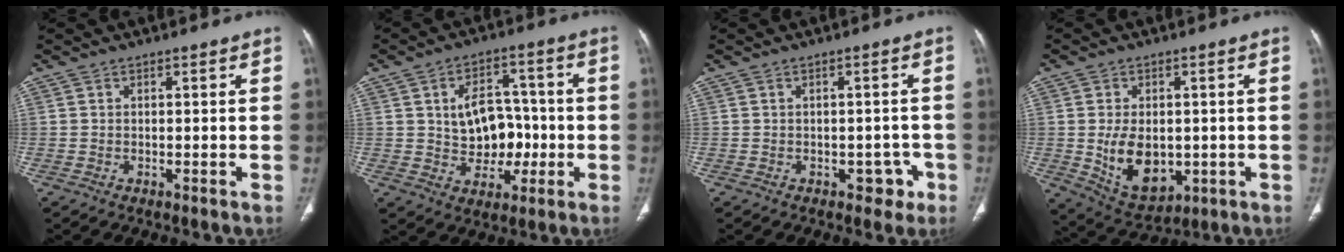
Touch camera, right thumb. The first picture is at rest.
{"total": 10.8, "force": [-0.7, 8.2, 7.1], "torque": [-0.063, 0.026, -0.002]}
{"total": 3.8, "force": [-1.7, 2.8, 2.0], "torque": [0.002, 0.015, -0.018]}
{"total": 11.1, "force": [-1.1, 7.3, 8.3], "torque": [-0.117, -0.008, 0.006]}